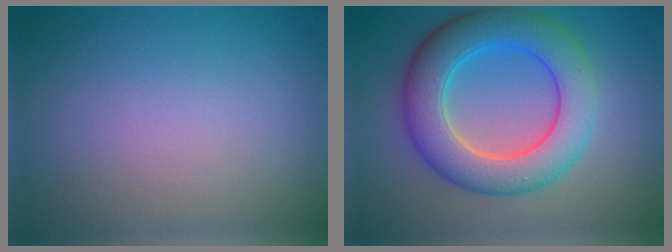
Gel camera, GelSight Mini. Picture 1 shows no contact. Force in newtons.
{"total": 8.2, "press": 8.2, "slide": 0.4}